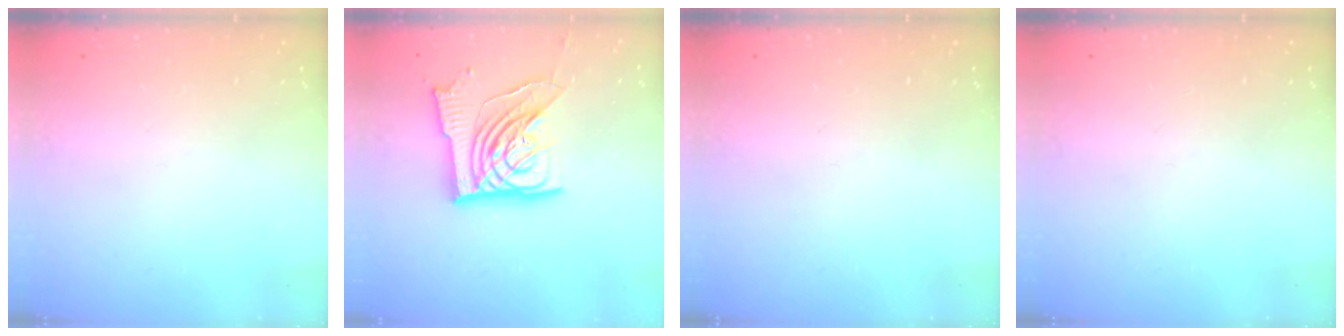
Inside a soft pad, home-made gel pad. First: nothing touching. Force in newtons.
{"total": 16.1, "press": 16.0, "slide": 1.8}
{"total": 0.0}
{"total": 0.0}